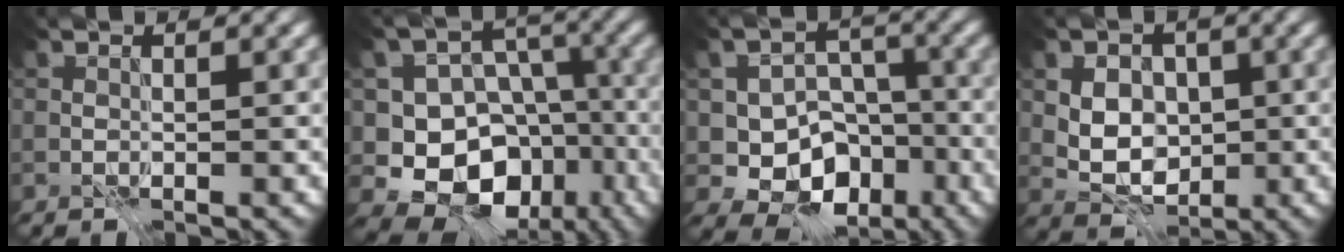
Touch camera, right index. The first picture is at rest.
{"total": 11.5, "force": [-4.7, 9.1, 5.2], "torque": [-0.082, -0.004, -0.086]}
{"total": 8.7, "force": [-3.5, 6.5, 4.6], "torque": [-0.049, -0.006, -0.063]}
{"total": 5.8, "force": [0.1, 4.5, 3.6], "torque": [-0.044, 0.008, -0.012]}